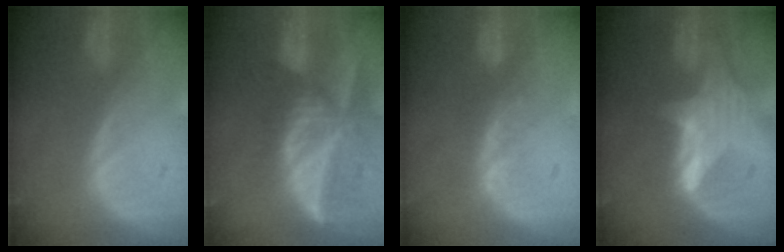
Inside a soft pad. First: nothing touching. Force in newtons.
{"total": 9.8, "press": 8.6, "slide": 4.6}
{"total": 2.5, "press": 1.9, "slide": 1.5}
{"total": 6.3, "press": 6.1, "slide": 1.5}